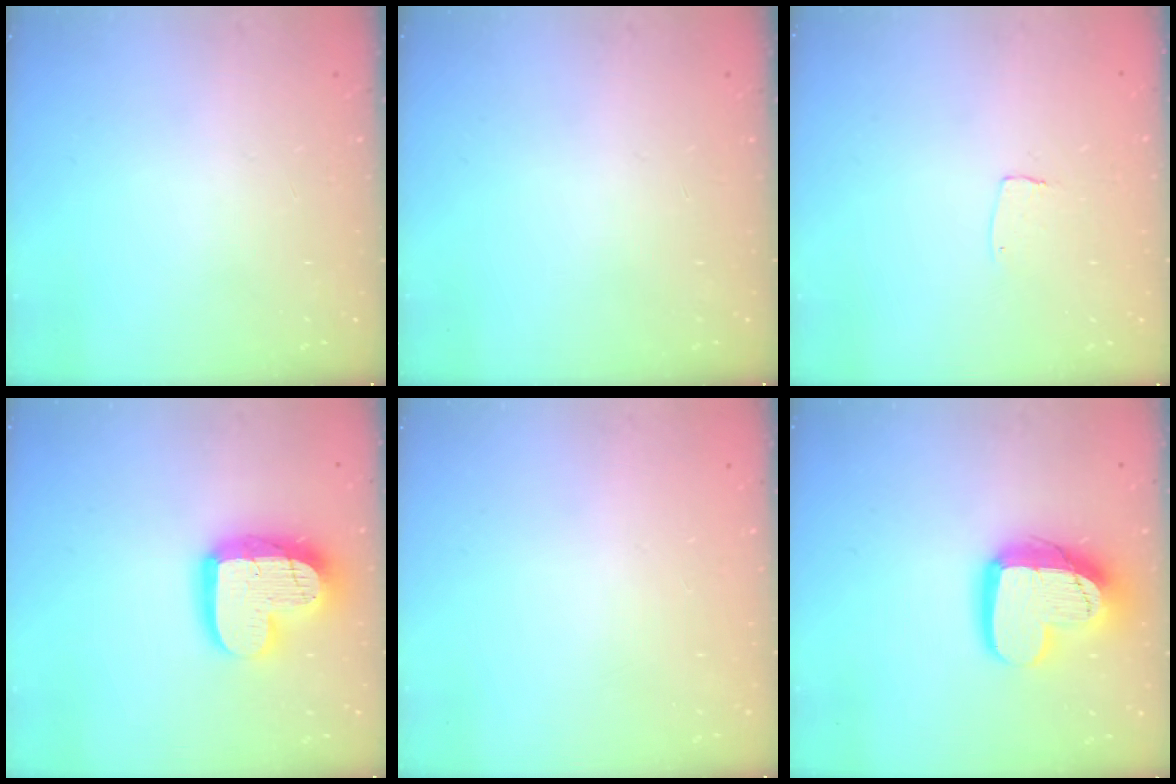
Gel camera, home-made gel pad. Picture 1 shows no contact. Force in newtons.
{"total": 0.0}
{"total": 2.6, "press": 2.6, "slide": 0.1}
{"total": 16.9, "press": 16.9, "slide": 1.4}
{"total": 0.5, "press": 0.5, "slide": 0.1}
{"total": 16.0, "press": 16.0, "slide": 1.4}